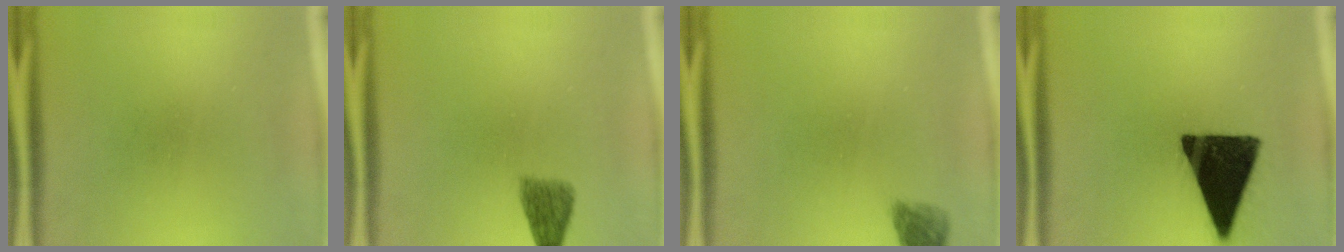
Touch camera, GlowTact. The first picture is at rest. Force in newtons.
{"total": 3.7}
{"total": 2.4}
{"total": 17.1}